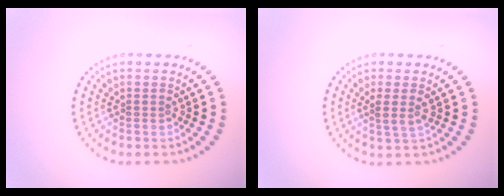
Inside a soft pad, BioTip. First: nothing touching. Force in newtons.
{"total": 1.8, "press": 1.5, "slide": 1.0}